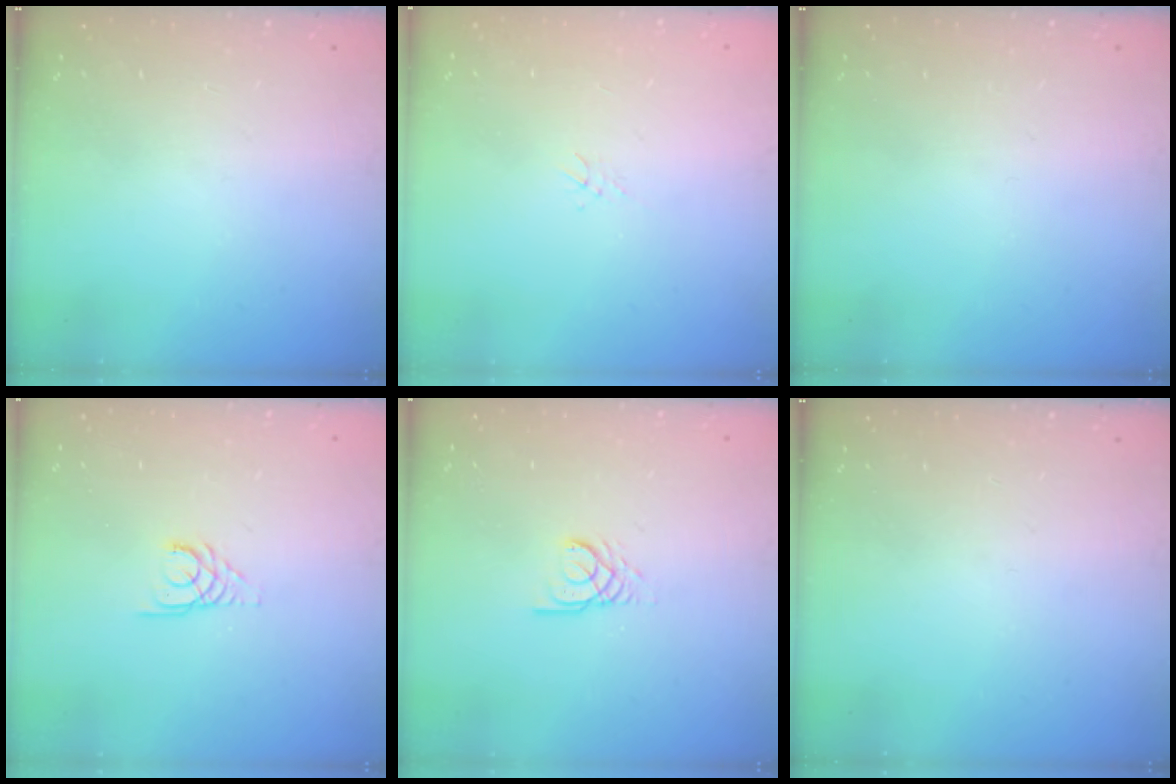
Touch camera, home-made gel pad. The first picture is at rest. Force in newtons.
{"total": 1.2, "press": 1.1, "slide": 0.3}
{"total": 0.0}
{"total": 2.7, "press": 2.7, "slide": 0.3}
{"total": 2.6, "press": 2.6, "slide": 0.1}
{"total": 0.0}